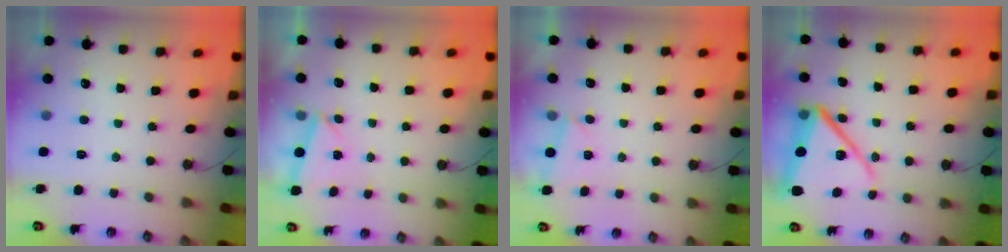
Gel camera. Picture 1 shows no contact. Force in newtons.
{"total": 1.9, "press": 1.4, "slide": 1.4}
{"total": 2.5, "press": 1.9, "slide": 1.7}
{"total": 16.5, "press": 16.5, "slide": 1.1}